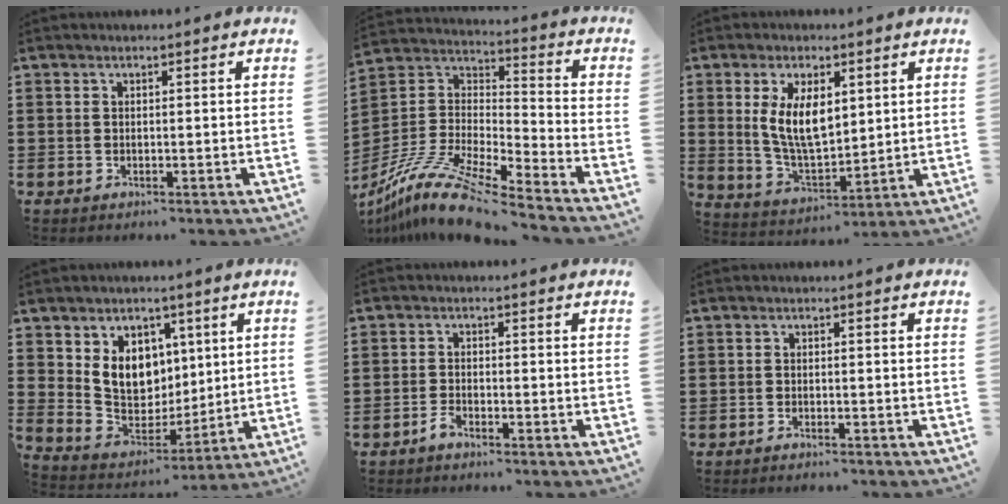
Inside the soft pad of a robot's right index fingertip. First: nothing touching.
{"total": 12.6, "force": [-10.7, 1.2, 6.5], "torque": [-0.143, 0.009, -0.214]}
{"total": 8.5, "force": [2.2, 4.4, 7.0], "torque": [-0.142, 0.005, 0.039]}
{"total": 9.3, "force": [3.1, 7.7, 4.1], "torque": [-0.103, -0.002, 0.063]}
{"total": 1.9, "force": [-1.7, 0.3, 0.8], "torque": [-0.025, -0.001, -0.036]}
{"total": 1.1, "force": [-1.1, -0.2, 0.1], "torque": [-0.004, -0.003, -0.022]}